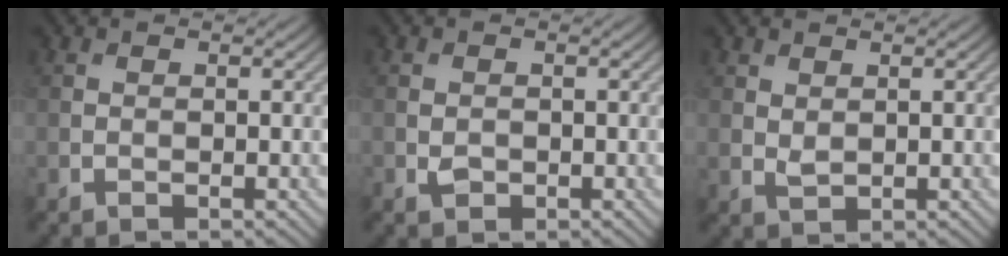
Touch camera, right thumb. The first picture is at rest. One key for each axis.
{"total": 1.2, "fx": -0.4, "fy": 1.0, "fz": 0.6, "tx": -0.011, "ty": -0.005, "tz": -0.007}
{"total": 1.3, "fx": 0.7, "fy": 0.8, "fz": 0.8, "tx": -0.022, "ty": -0.004, "tz": 0.018}